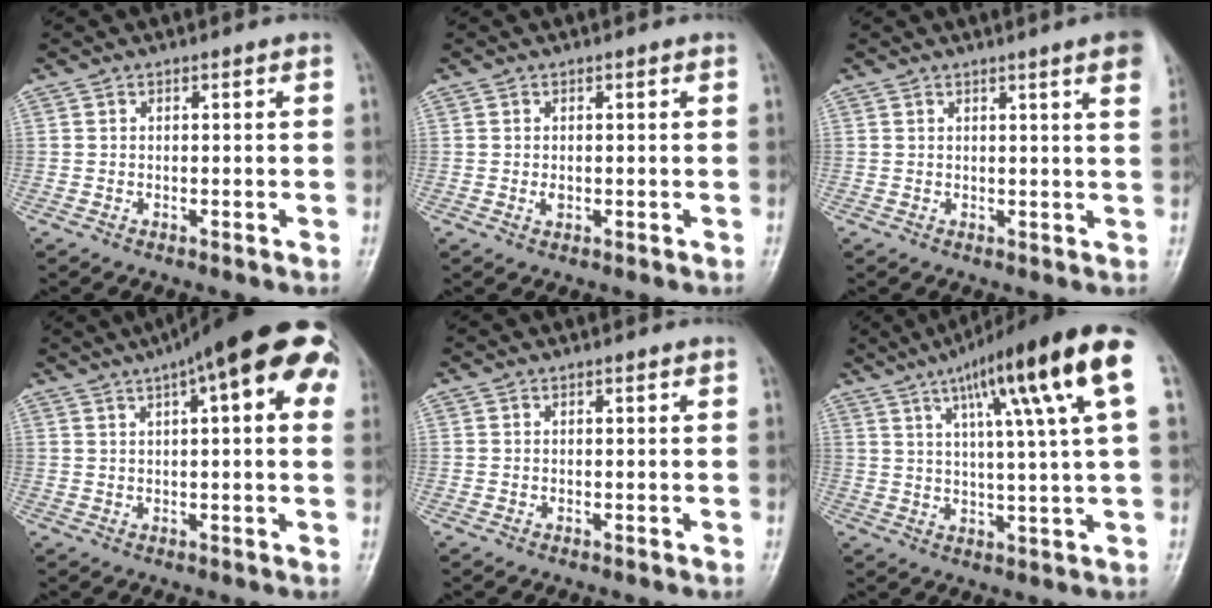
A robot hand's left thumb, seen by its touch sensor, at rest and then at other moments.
{"total": 1.1, "force": [0.0, 0.8, 0.8], "torque": [-0.010, -0.001, 0.001]}
{"total": 6.5, "force": [3.8, 0.1, 5.3], "torque": [-0.056, -0.006, 0.038]}
{"total": 19.4, "force": [8.4, 5.7, 16.6], "torque": [-0.228, 0.033, 0.111]}
{"total": 0.0}
{"total": 18.8, "force": [8.0, 1.7, 16.9], "torque": [-0.251, 0.000, 0.114]}